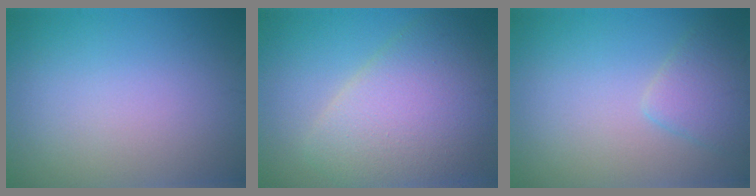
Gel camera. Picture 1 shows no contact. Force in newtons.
{"total": 8.2, "press": 8.2, "slide": 0.5}
{"total": 2.7, "press": 2.7, "slide": 0.3}